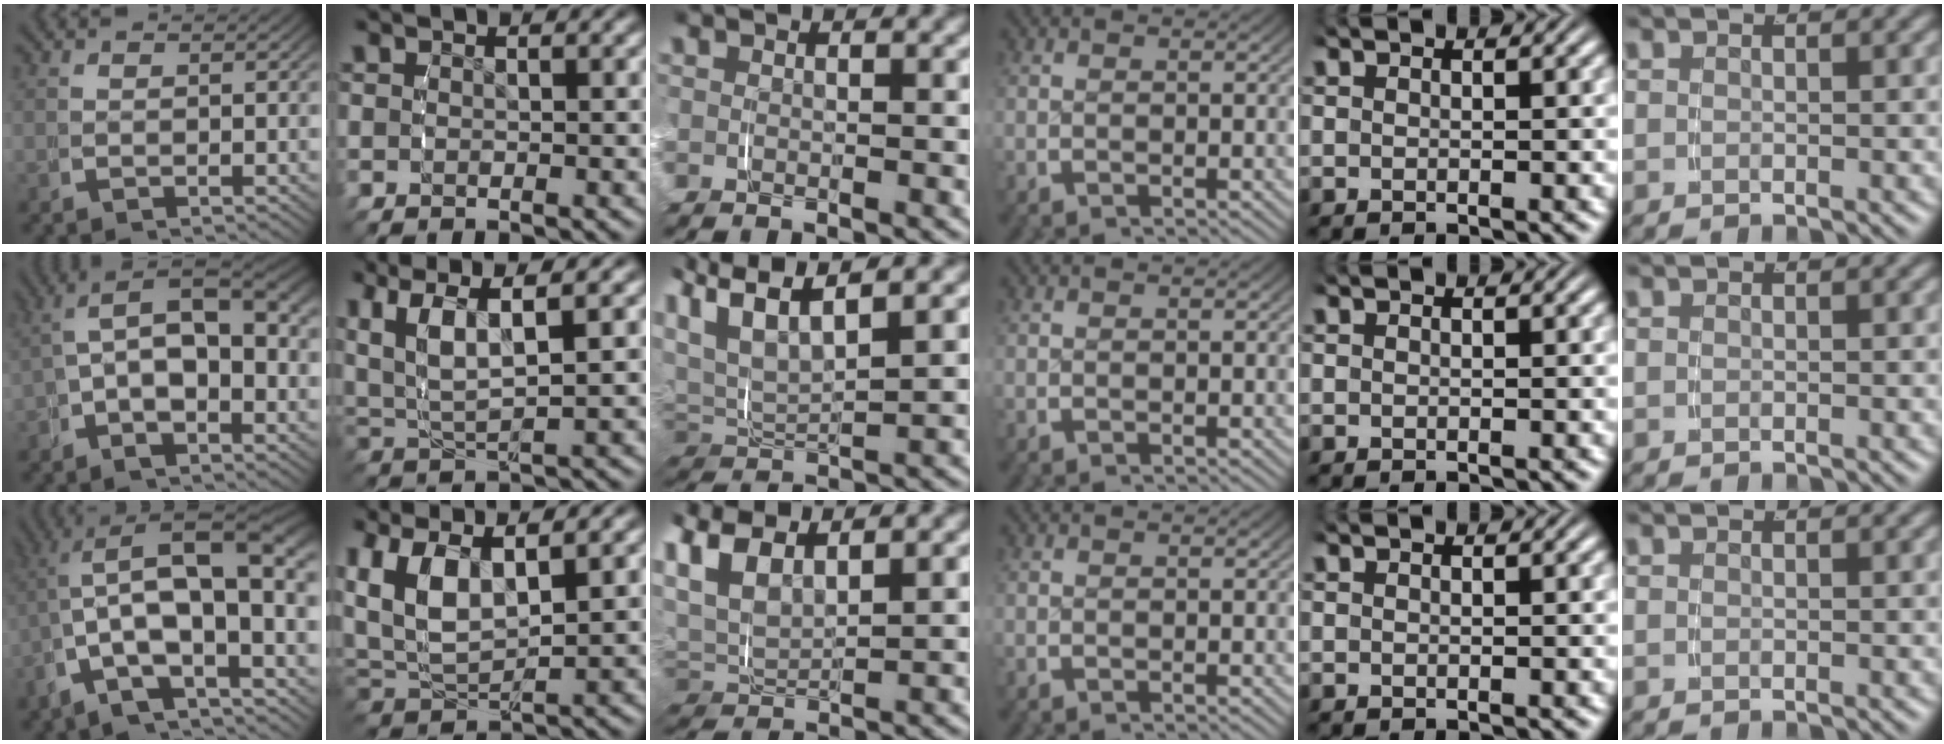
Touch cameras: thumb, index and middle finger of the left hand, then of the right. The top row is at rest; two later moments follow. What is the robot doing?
{"motion": "grasp_and_lifting", "object": "shirt"}